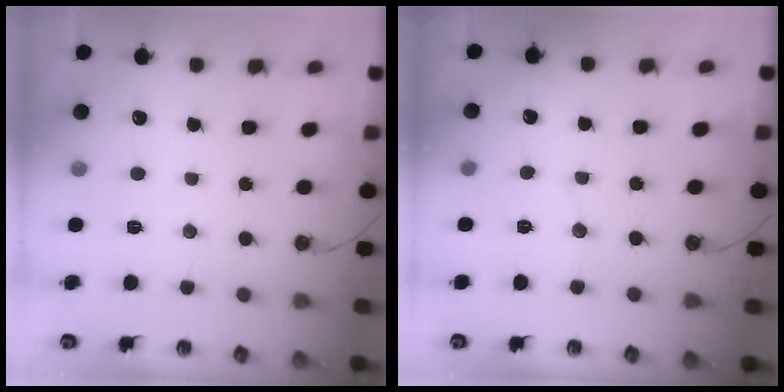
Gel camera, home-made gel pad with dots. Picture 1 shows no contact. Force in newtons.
{"total": 2.6, "press": 2.6, "slide": 0.2}